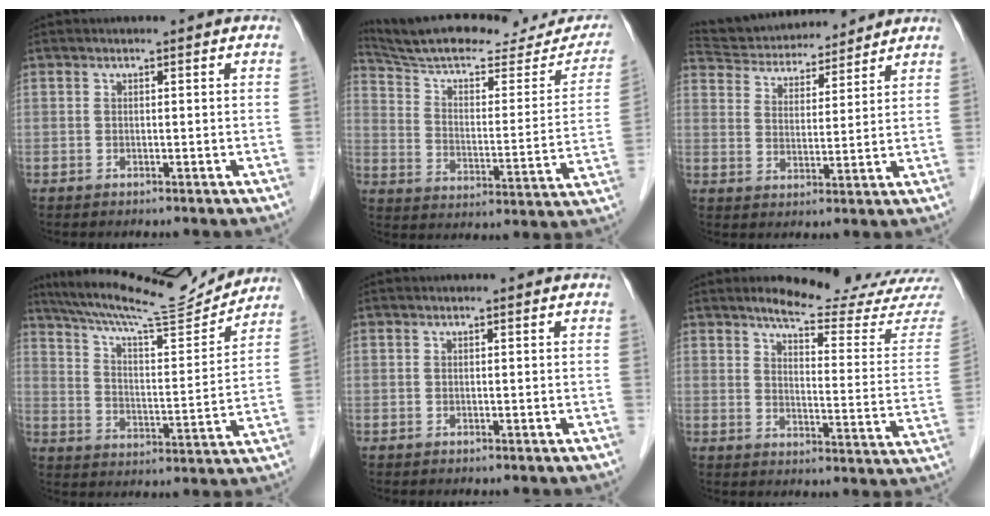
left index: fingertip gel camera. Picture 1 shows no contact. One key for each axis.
{"total": 27.2, "fx": 24.3, "fy": 6.2, "fz": 10.4, "tx": -0.158, "ty": -0.024, "tz": 0.324}
{"total": 14.3, "fx": 13.4, "fy": 3.4, "fz": 3.7, "tx": -0.067, "ty": 0.031, "tz": 0.219}
{"total": 17.6, "fx": 16.5, "fy": 1.0, "fz": 6.0, "tx": -0.112, "ty": -0.010, "tz": 0.249}
{"total": 0.0}
{"total": 17.5, "fx": 16.5, "fy": 0.3, "fz": 5.9, "tx": -0.077, "ty": -0.098, "tz": 0.188}